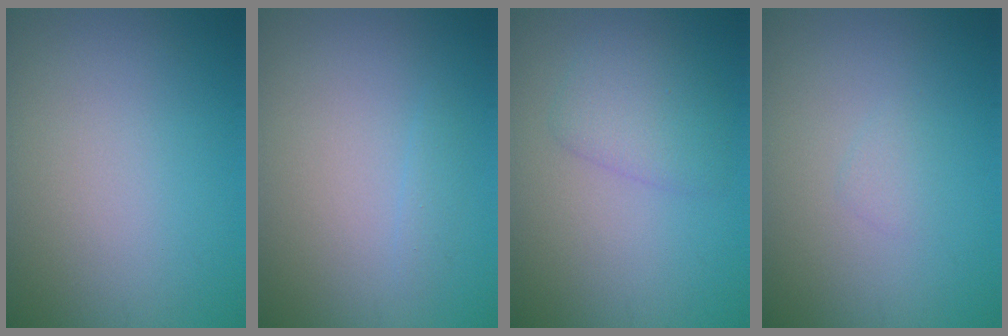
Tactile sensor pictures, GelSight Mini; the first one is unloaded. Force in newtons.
{"total": 0.8, "press": 0.8, "slide": 0.0}
{"total": 2.6, "press": 2.6, "slide": 0.1}
{"total": 0.7, "press": 0.7, "slide": 0.1}